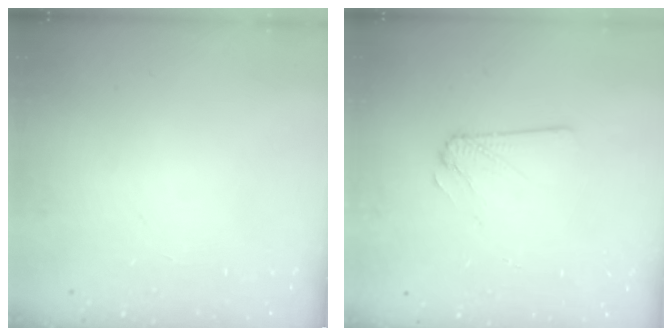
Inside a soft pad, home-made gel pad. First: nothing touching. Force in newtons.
{"total": 2.2, "press": 2.2, "slide": 0.1}